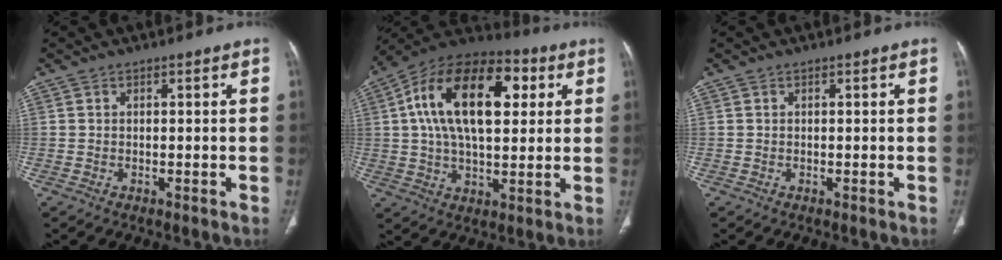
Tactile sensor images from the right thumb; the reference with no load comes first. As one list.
[{"total": 22.4, "force": [5.3, 11.9, 18.2], "torque": [-0.293, 0.018, 0.077]}, {"total": 0.0}]